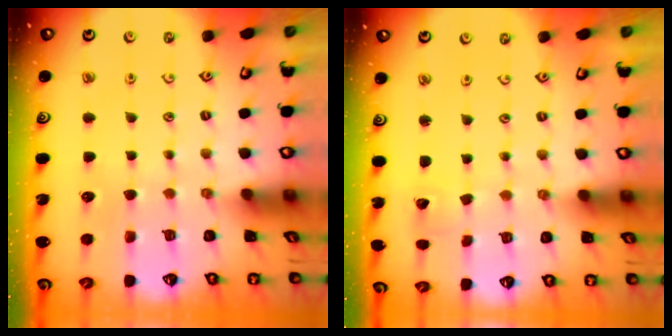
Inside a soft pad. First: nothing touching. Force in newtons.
{"total": 1.5, "press": 1.5, "slide": 0.0}